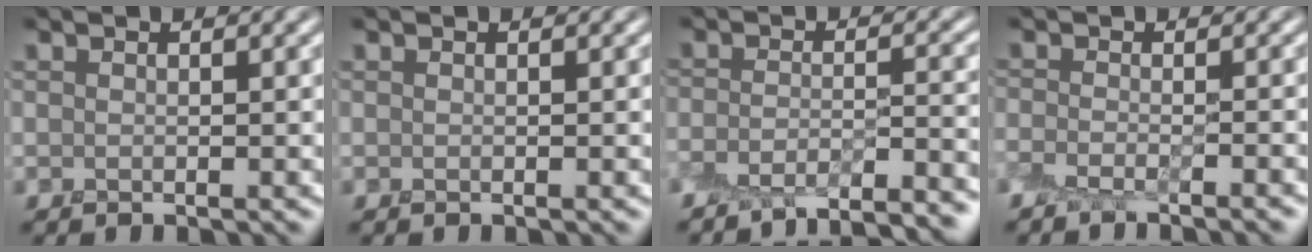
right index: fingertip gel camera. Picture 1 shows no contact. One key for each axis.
{"total": 0.0}
{"total": 7.6, "fx": -6.9, "fy": 1.3, "fz": 2.8, "tx": -0.041, "ty": -0.006, "tz": -0.103}
{"total": 2.3, "fx": -2.2, "fy": 0.1, "fz": 0.7, "tx": -0.015, "ty": -0.006, "tz": -0.045}